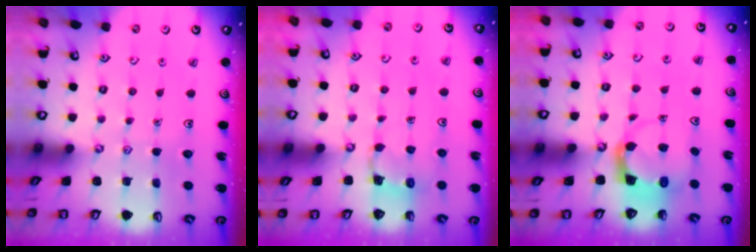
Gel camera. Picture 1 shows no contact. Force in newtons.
{"total": 2.1, "press": 2.0, "slide": 0.5}
{"total": 4.0, "press": 4.0, "slide": 0.4}